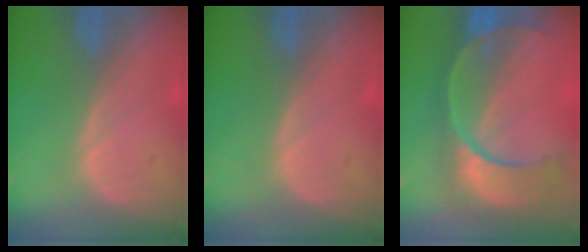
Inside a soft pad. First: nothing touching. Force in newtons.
{"total": 0.0}
{"total": 11.2, "press": 9.3, "slide": 6.2}